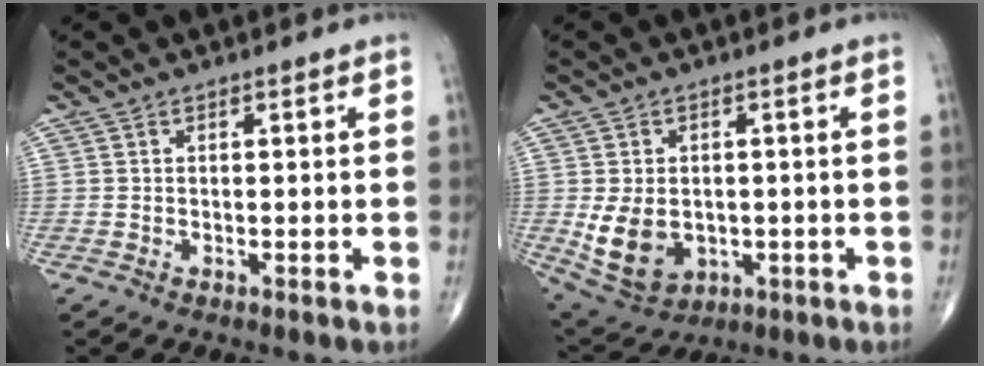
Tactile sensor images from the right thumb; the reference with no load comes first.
{"total": 9.3, "force": [-1.1, 6.9, 6.3], "torque": [-0.097, -0.004, 0.003]}